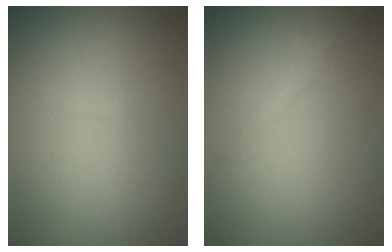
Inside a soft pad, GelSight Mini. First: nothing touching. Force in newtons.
{"total": 1.3, "press": 1.3, "slide": 0.1}